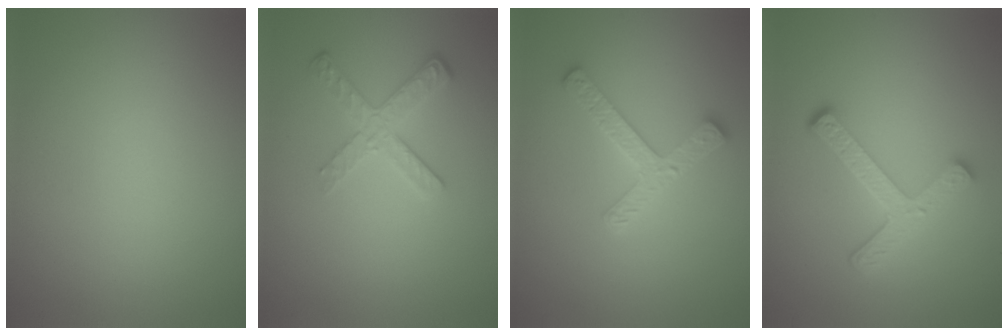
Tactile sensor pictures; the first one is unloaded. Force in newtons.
{"total": 2.6, "press": 2.2, "slide": 1.4}
{"total": 3.1, "press": 2.9, "slide": 1.1}
{"total": 4.6, "press": 3.4, "slide": 3.0}